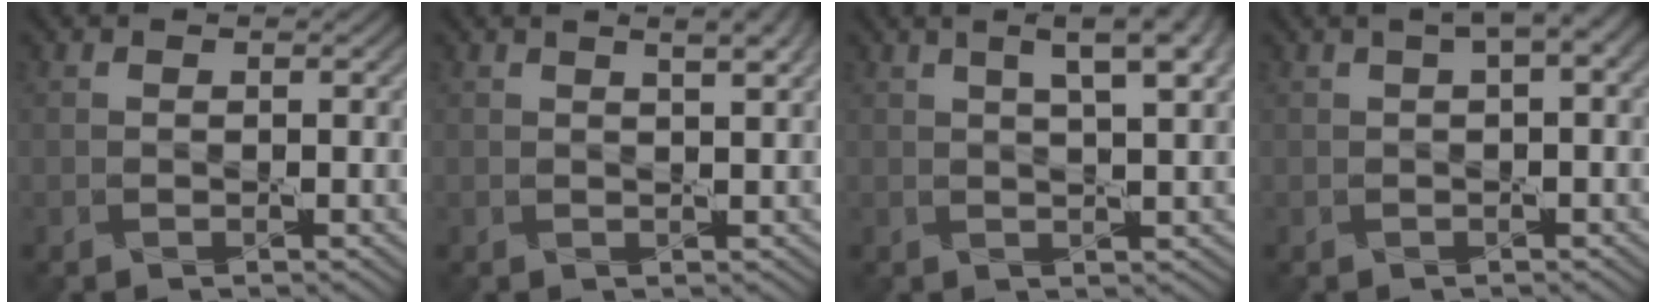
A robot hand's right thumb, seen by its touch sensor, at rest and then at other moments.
{"total": 3.6, "force": [2.0, 0.9, 2.8], "torque": [-0.034, 0.005, 0.019]}
{"total": 8.0, "force": [3.6, 2.3, 6.7], "torque": [-0.079, 0.024, 0.037]}
{"total": 2.9, "force": [0.9, 0.6, 2.7], "torque": [-0.041, 0.010, 0.014]}